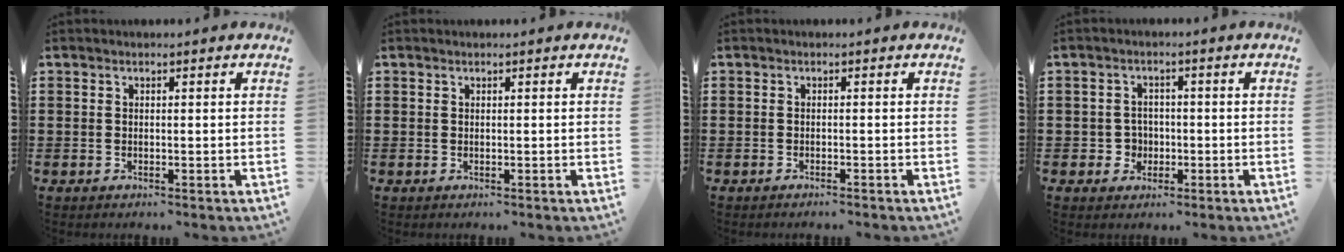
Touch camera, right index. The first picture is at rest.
{"total": 0.0}
{"total": 0.6, "force": [-0.6, -0.1, 0.2], "torque": [-0.005, -0.002, -0.012]}
{"total": 3.1, "force": [-0.9, 2.8, 1.0], "torque": [-0.026, 0.005, -0.021]}